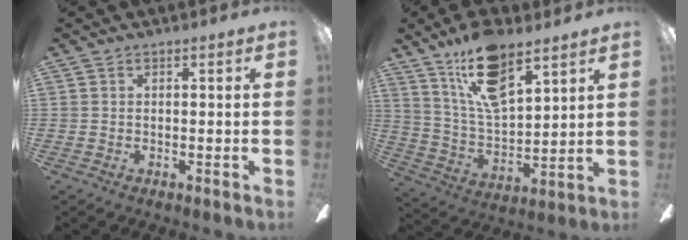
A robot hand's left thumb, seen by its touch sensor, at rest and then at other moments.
{"total": 16.5, "force": [11.1, 6.5, 10.3], "torque": [-0.193, -0.039, 0.196]}